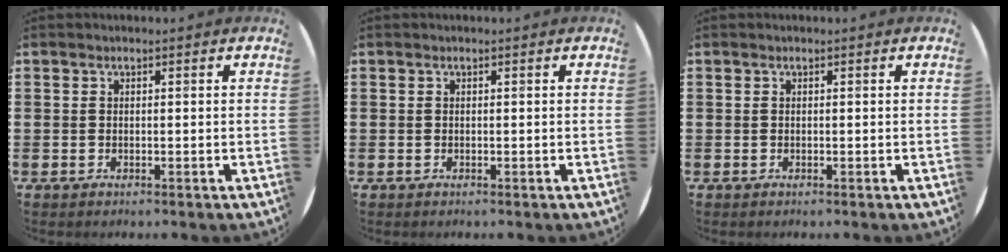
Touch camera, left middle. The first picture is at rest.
{"total": 0.0}
{"total": 0.0}